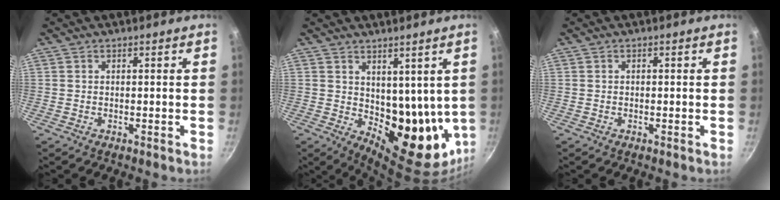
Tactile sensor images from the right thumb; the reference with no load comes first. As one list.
[{"total": 14.4, "force": [2.6, 8.4, 11.4], "torque": [-0.107, -0.049, 0.056]}, {"total": 0.0}]